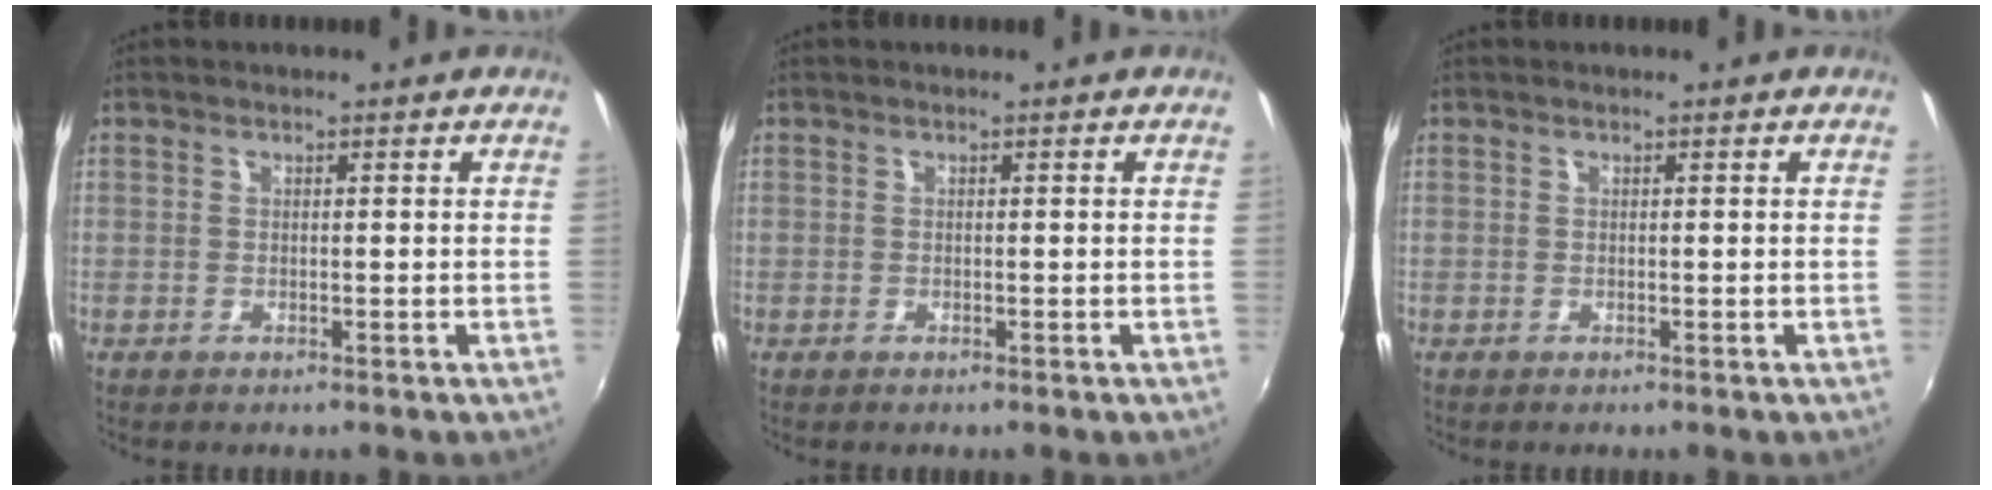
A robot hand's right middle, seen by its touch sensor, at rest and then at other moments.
{"total": 0.0}
{"total": 0.0}